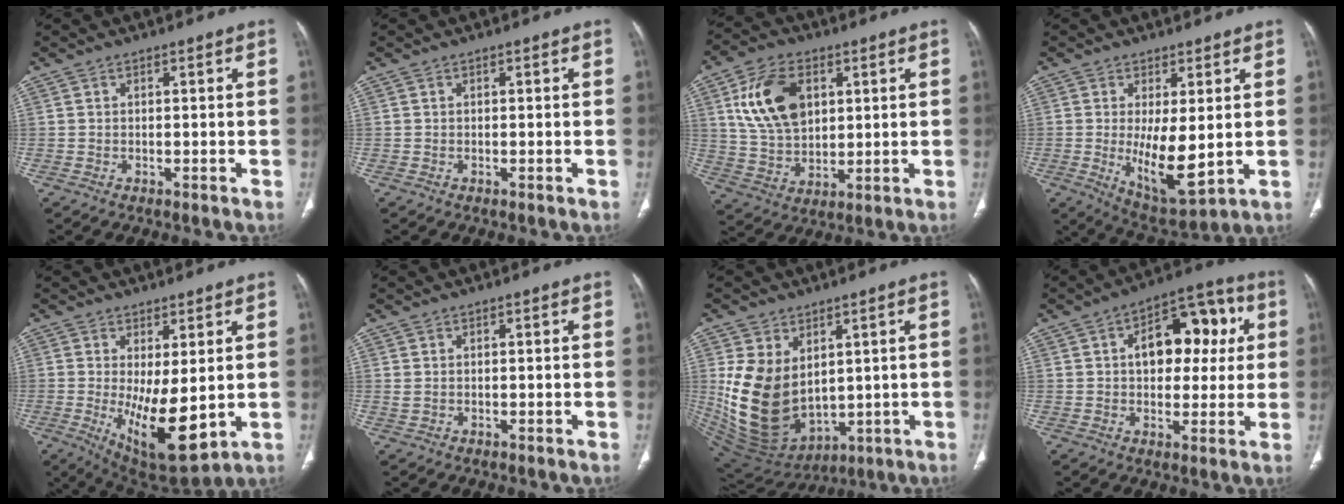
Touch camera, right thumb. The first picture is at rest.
{"total": 0.0}
{"total": 14.4, "force": [4.5, 9.5, 9.9], "torque": [-0.161, -0.010, 0.091]}
{"total": 10.7, "force": [-0.3, 4.0, 9.9], "torque": [-0.157, -0.031, 0.012]}
{"total": 12.5, "force": [-1.0, 4.9, 11.5], "torque": [-0.180, -0.032, 0.004]}
{"total": 1.0, "force": [0.3, 0.7, 0.6], "torque": [-0.013, 0.003, 0.010]}
{"total": 17.3, "force": [2.5, 12.0, 12.2], "torque": [-0.211, -0.027, 0.085]}
{"total": 15.4, "force": [3.2, 9.3, 11.9], "torque": [-0.118, 0.024, 0.041]}